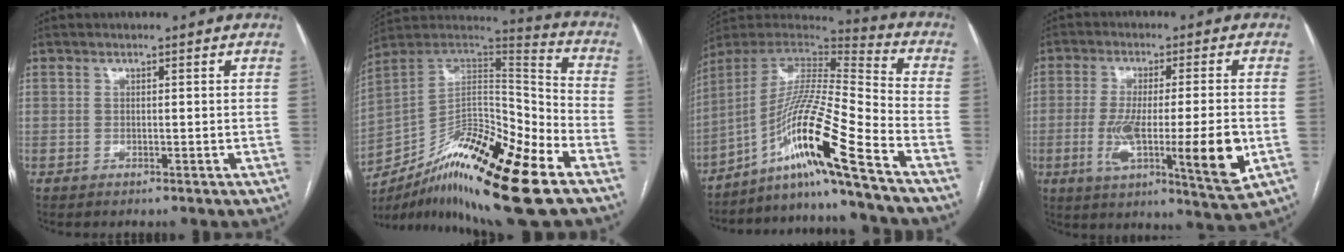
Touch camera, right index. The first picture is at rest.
{"total": 23.7, "force": [-14.0, 3.9, 18.7], "torque": [-0.306, -0.004, -0.240]}
{"total": 17.7, "force": [-11.0, -2.0, 13.8], "torque": [-0.266, -0.004, -0.201]}
{"total": 15.4, "force": [-3.2, 1.4, 15.0], "torque": [-0.239, -0.024, -0.046]}